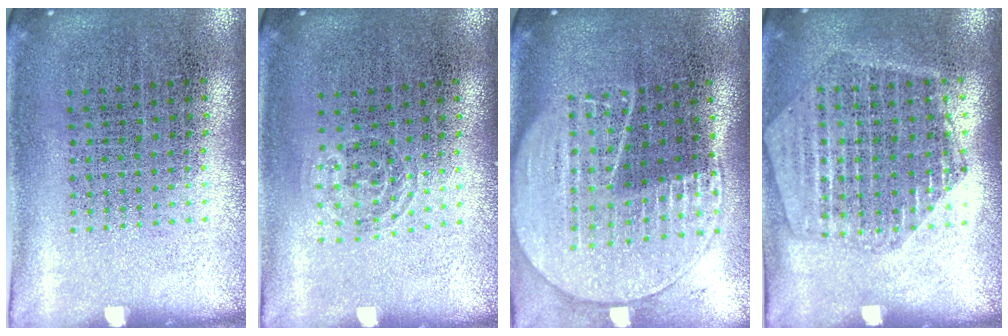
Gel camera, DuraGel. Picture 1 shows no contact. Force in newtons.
{"total": 0.8, "press": 0.6, "slide": 0.6}
{"total": 1.9, "press": 1.8, "slide": 0.8}
{"total": 1.7, "press": 1.6, "slide": 0.5}